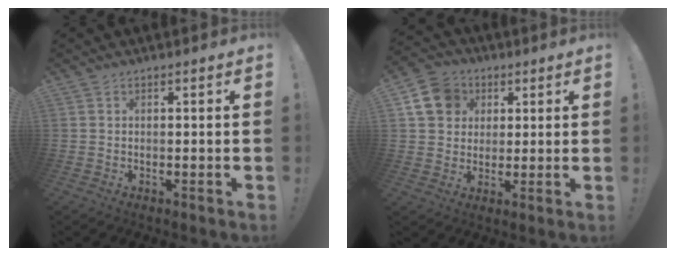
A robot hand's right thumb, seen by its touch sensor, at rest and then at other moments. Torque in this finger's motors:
{"motor_torque": [-0.18, 0.25, 0.28, -0.08, -0.02]}